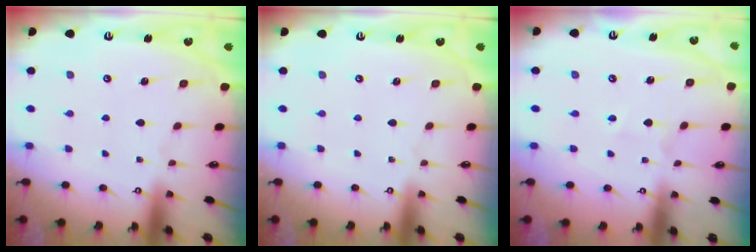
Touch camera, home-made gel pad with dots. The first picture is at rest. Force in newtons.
{"total": 0.0}
{"total": 2.5, "press": 2.4, "slide": 0.6}